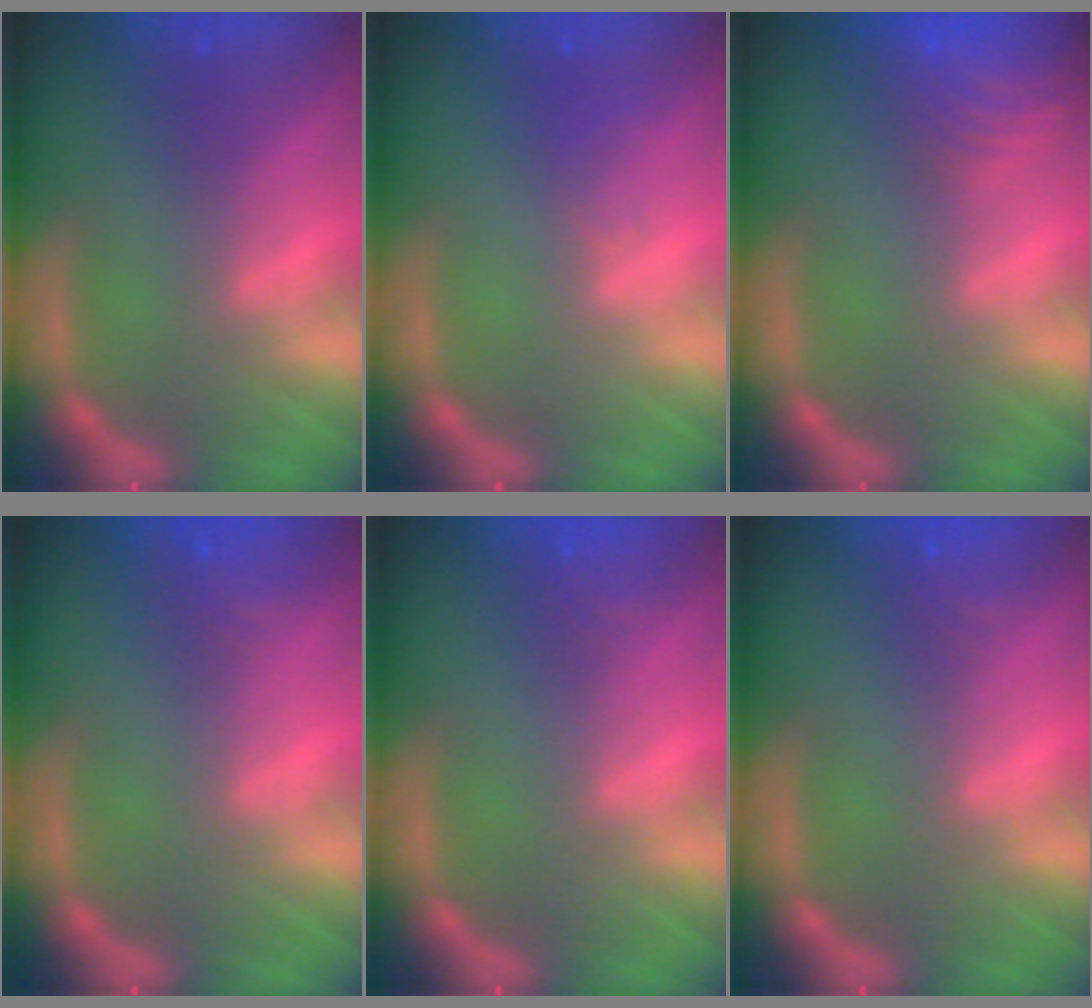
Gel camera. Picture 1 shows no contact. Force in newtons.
{"total": 1.0}
{"total": 9.5}
{"total": 1.9}
{"total": 1.4}
{"total": 1.4}